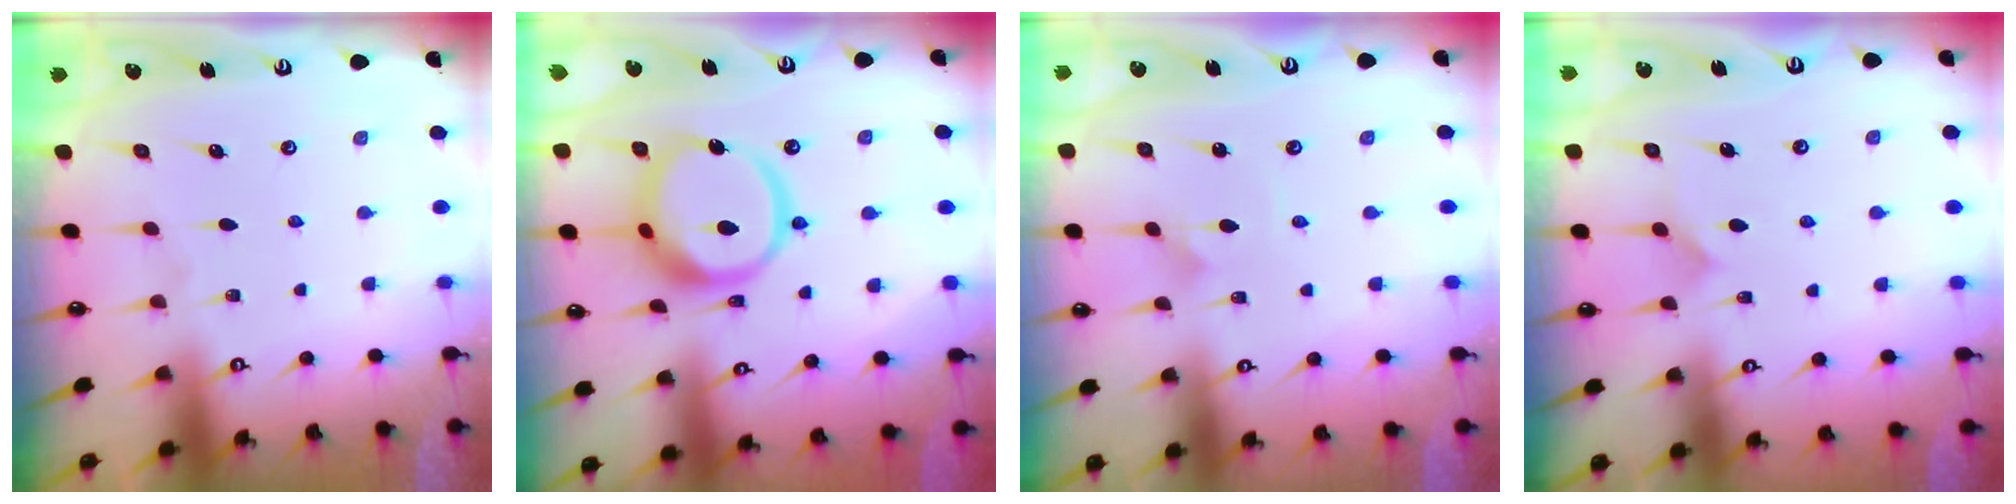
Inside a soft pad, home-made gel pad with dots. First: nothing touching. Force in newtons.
{"total": 16.1, "press": 16.0, "slide": 1.8}
{"total": 1.6, "press": 1.6, "slide": 0.0}
{"total": 4.9, "press": 4.9, "slide": 0.4}